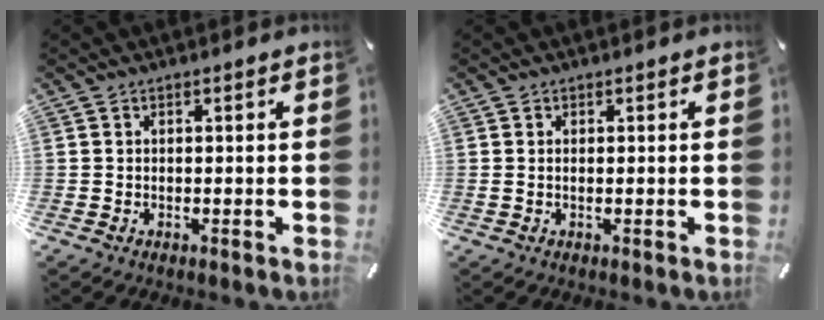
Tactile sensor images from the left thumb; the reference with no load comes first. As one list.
[{"total": 1.0, "force": [0.1, 0.3, 1.0], "torque": [-0.019, -0.001, 0.001]}]